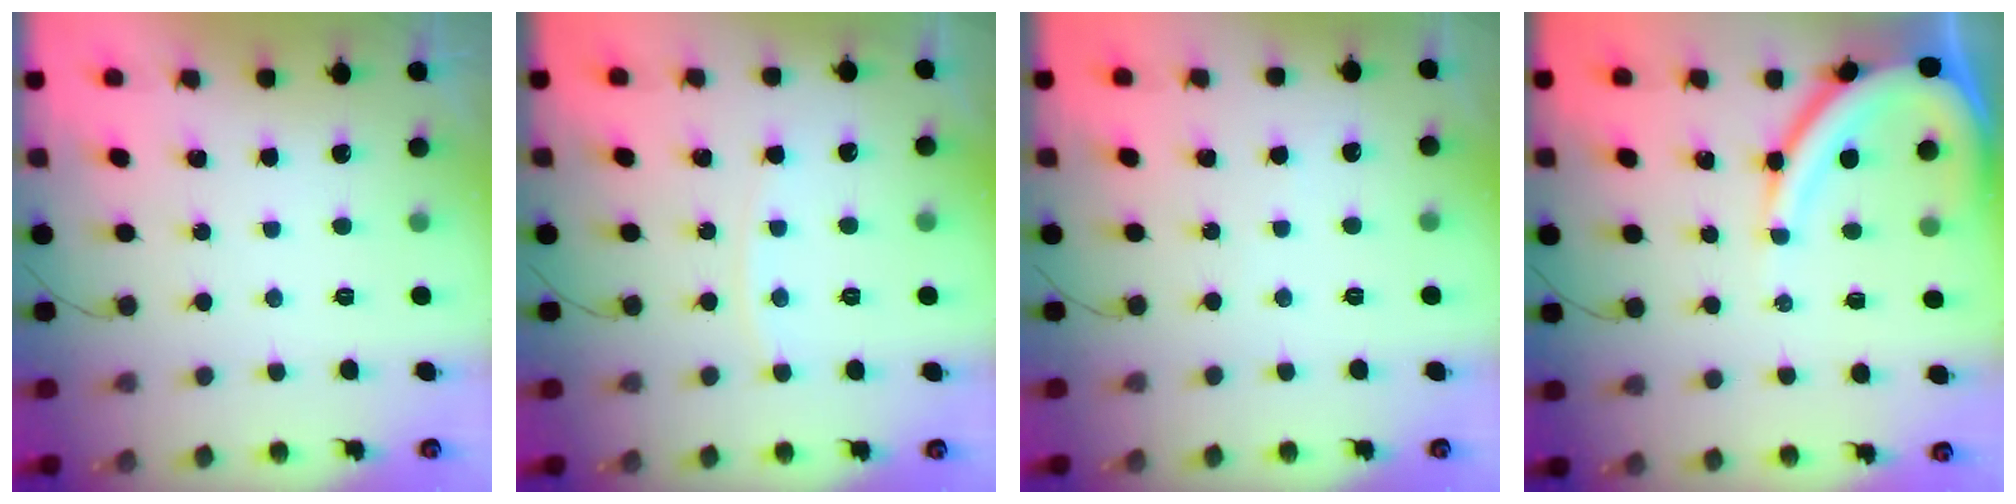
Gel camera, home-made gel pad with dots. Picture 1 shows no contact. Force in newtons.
{"total": 5.7, "press": 5.7, "slide": 0.6}
{"total": 3.0, "press": 3.0, "slide": 0.3}
{"total": 11.4, "press": 11.3, "slide": 1.3}